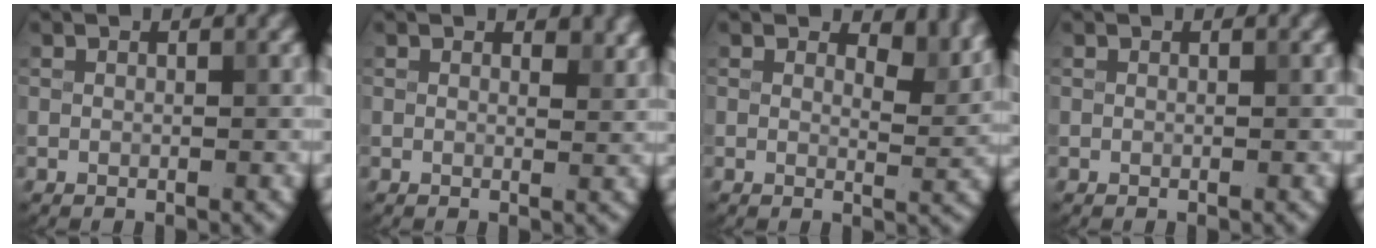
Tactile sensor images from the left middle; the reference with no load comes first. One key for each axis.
{"total": 1.4, "fx": 1.0, "fy": 0.7, "fz": 0.8, "tx": -0.009, "ty": -0.005, "tz": 0.015}
{"total": 3.1, "fx": 2.2, "fy": 1.3, "fz": 1.7, "tx": -0.027, "ty": -0.007, "tz": 0.026}
{"total": 0.0}